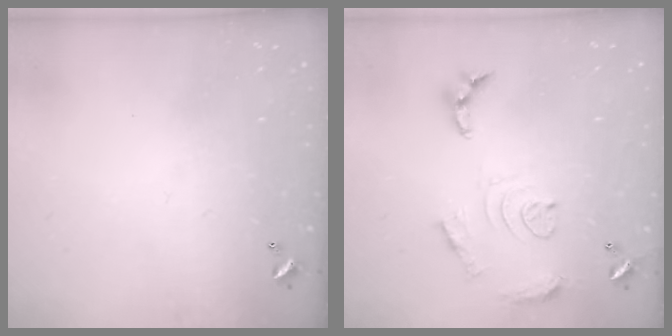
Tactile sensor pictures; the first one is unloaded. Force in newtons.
{"total": 12.6, "press": 12.5, "slide": 1.3}